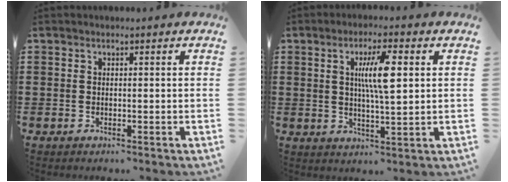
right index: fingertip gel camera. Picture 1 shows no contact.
{"total": 7.2, "force": [1.7, 1.4, 6.9], "torque": [-0.135, 0.007, 0.025]}